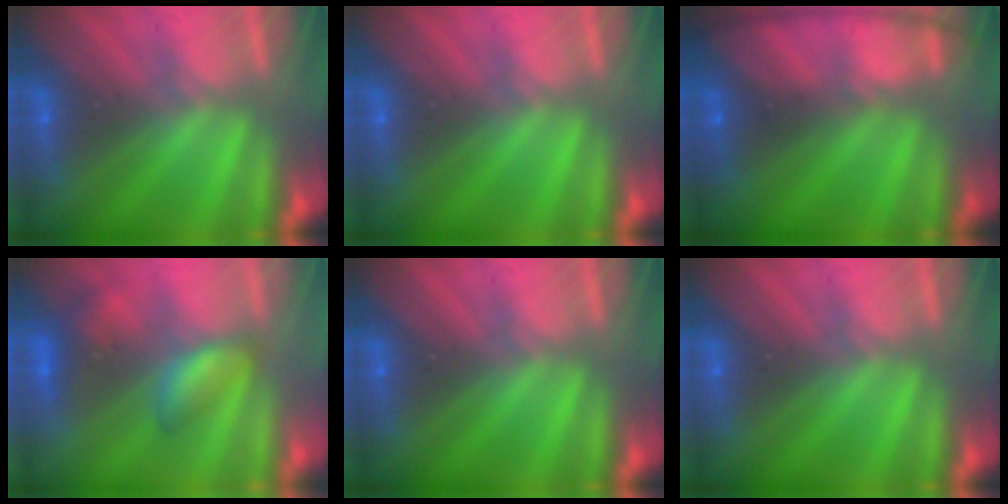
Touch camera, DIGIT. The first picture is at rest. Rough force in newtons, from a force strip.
{"total": 0.0}
{"total": 7.5}
{"total": 2.8}
{"total": 0.0}
{"total": 0.0}